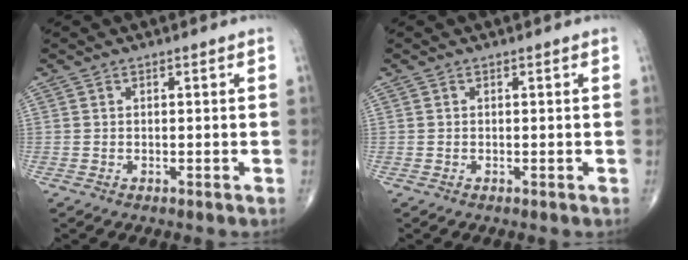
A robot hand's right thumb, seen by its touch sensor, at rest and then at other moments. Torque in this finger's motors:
{"motor_torque": [1.98, 1.88, -0.08, -0.11, 0.01]}